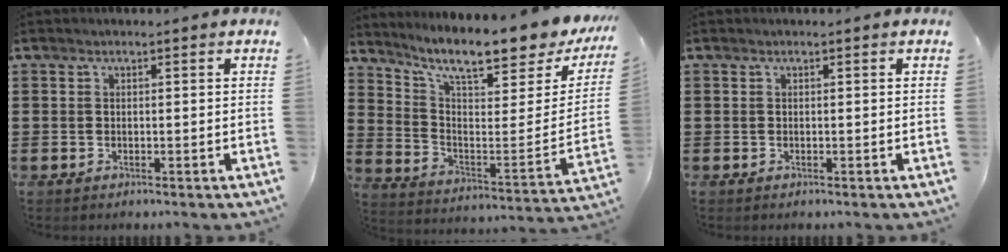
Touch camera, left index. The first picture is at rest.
{"total": 10.3, "force": [8.3, 1.2, 5.9], "torque": [-0.125, -0.068, 0.133]}
{"total": 0.0}